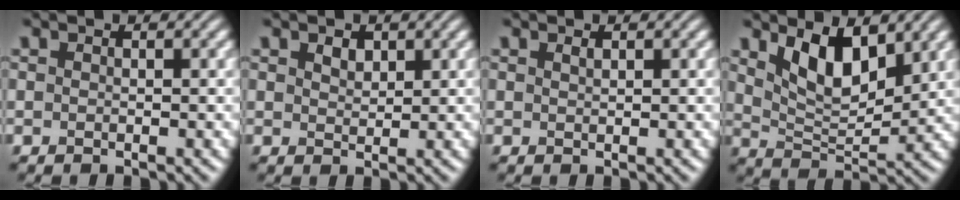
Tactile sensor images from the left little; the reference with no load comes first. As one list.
[{"total": 1.3, "force": [0.9, 0.7, 0.6], "torque": [-0.013, 0.001, 0.017]}, {"total": 0.5, "force": [0.4, 0.1, 0.3], "torque": [-0.007, 0.000, 0.008]}, {"total": 5.9, "force": [2.8, 2.6, 4.4], "torque": [-0.090, -0.008, 0.051]}]